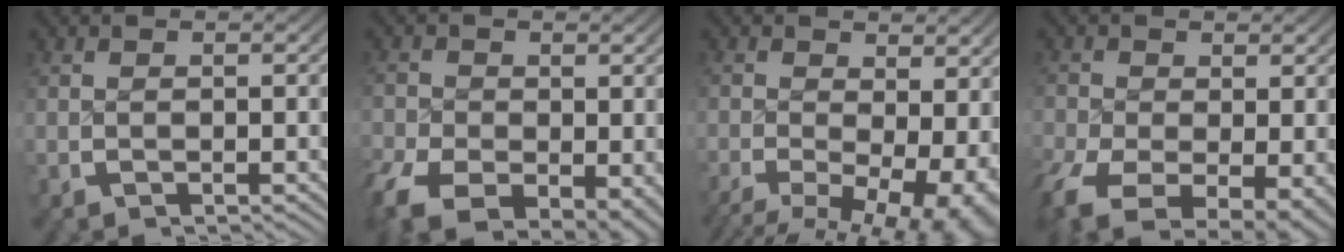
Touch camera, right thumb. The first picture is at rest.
{"total": 7.4, "force": [-3.5, 5.1, 4.1], "torque": [-0.085, -0.051, -0.034]}
{"total": 11.5, "force": [-3.2, 7.7, 8.0], "torque": [-0.129, -0.052, -0.032]}
{"total": 9.6, "force": [-4.5, 6.0, 6.0], "torque": [-0.134, -0.068, -0.040]}